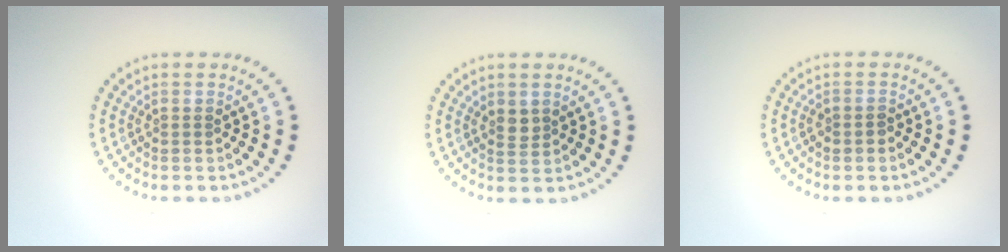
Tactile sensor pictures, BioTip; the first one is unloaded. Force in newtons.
{"total": 1.3, "press": 1.1, "slide": 0.7}
{"total": 0.8, "press": 0.7, "slide": 0.4}